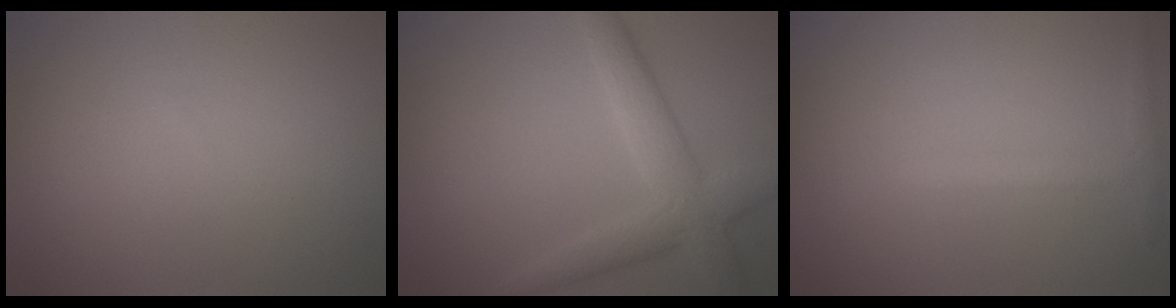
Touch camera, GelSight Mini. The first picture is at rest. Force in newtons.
{"total": 4.5, "press": 4.5, "slide": 0.2}
{"total": 1.4, "press": 1.4, "slide": 0.1}